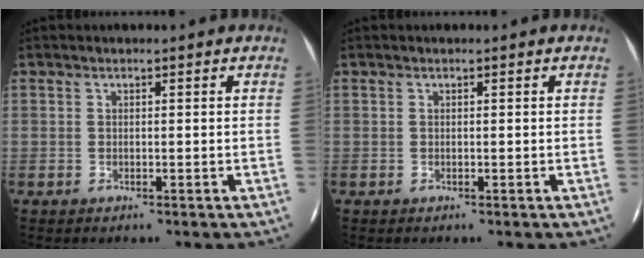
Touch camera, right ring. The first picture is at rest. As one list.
[{"total": 0.0}]